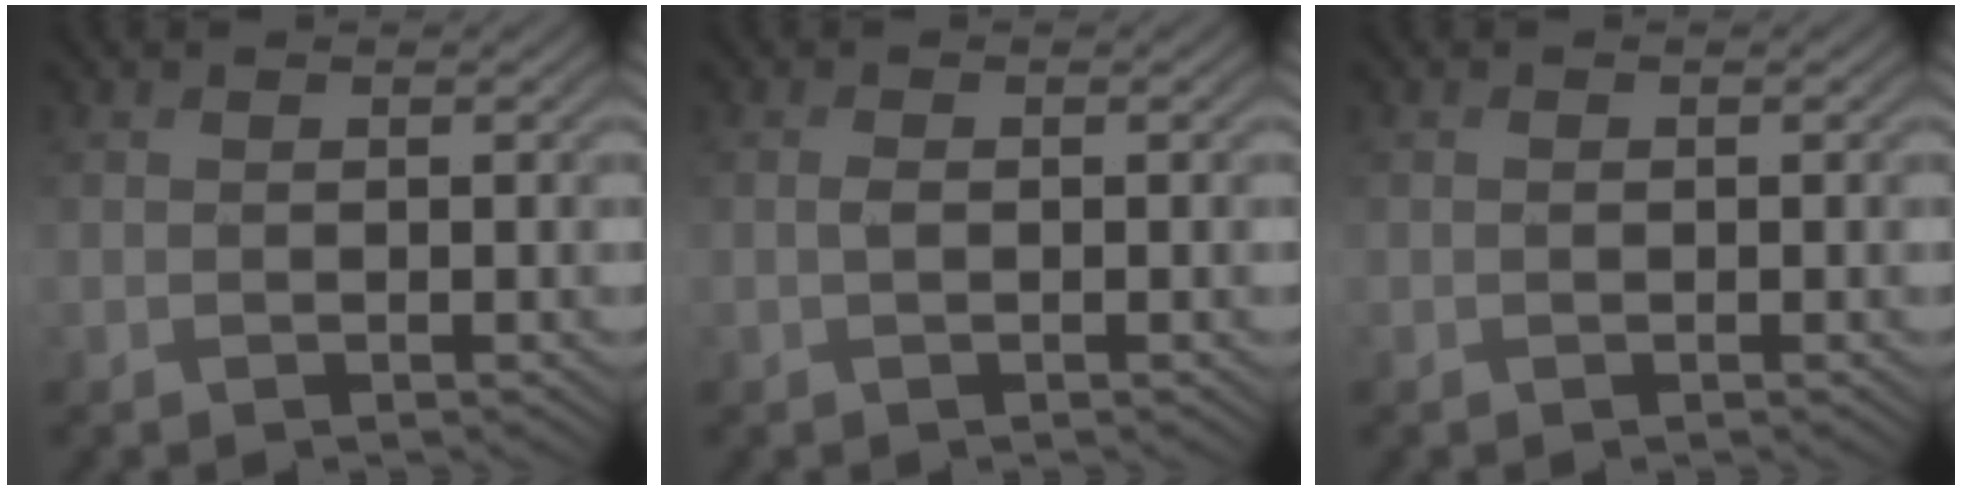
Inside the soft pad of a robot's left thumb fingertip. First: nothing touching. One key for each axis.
{"total": 0.8, "fx": -0.1, "fy": 0.3, "fz": 0.8, "tx": -0.019, "ty": 0.000, "tz": -0.003}
{"total": 0.0}